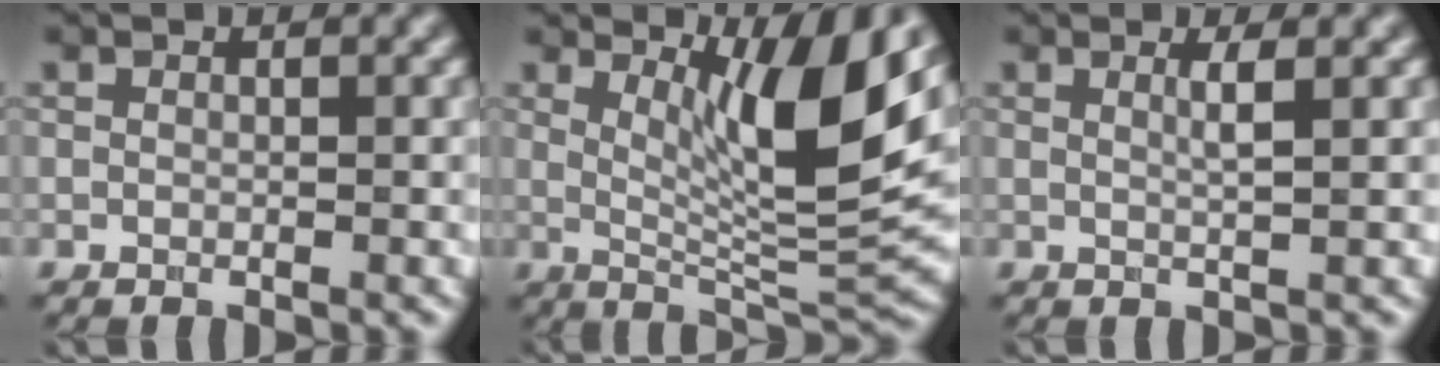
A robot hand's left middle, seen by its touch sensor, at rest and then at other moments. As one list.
[{"total": 8.8, "force": [3.5, 1.8, 7.9], "torque": [-0.122, -0.019, 0.071]}, {"total": 1.5, "force": [0.4, 0.3, 1.4], "torque": [-0.024, 0.001, 0.005]}]